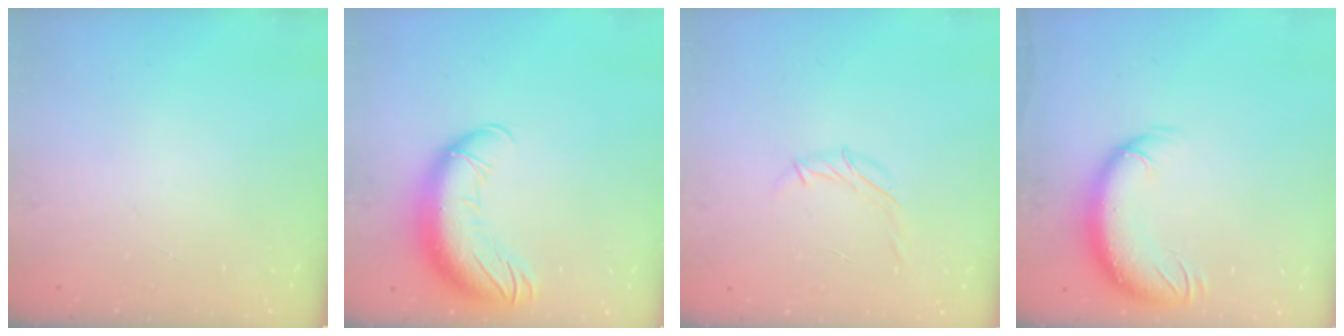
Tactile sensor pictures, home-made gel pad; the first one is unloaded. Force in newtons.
{"total": 17.1, "press": 16.7, "slide": 3.7}
{"total": 5.7, "press": 5.6, "slide": 1.0}
{"total": 11.8, "press": 11.5, "slide": 2.8}